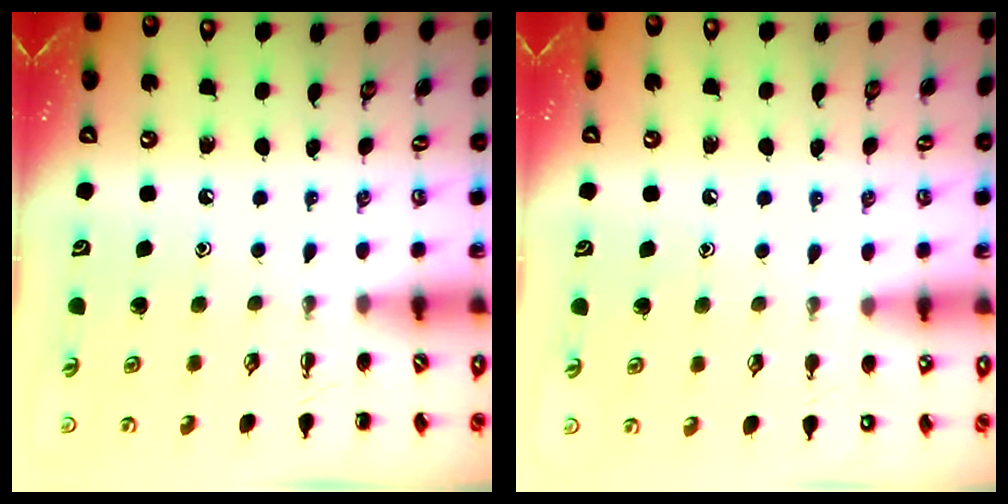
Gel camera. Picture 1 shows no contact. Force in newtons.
{"total": 7.0, "press": 6.5, "slide": 2.4}